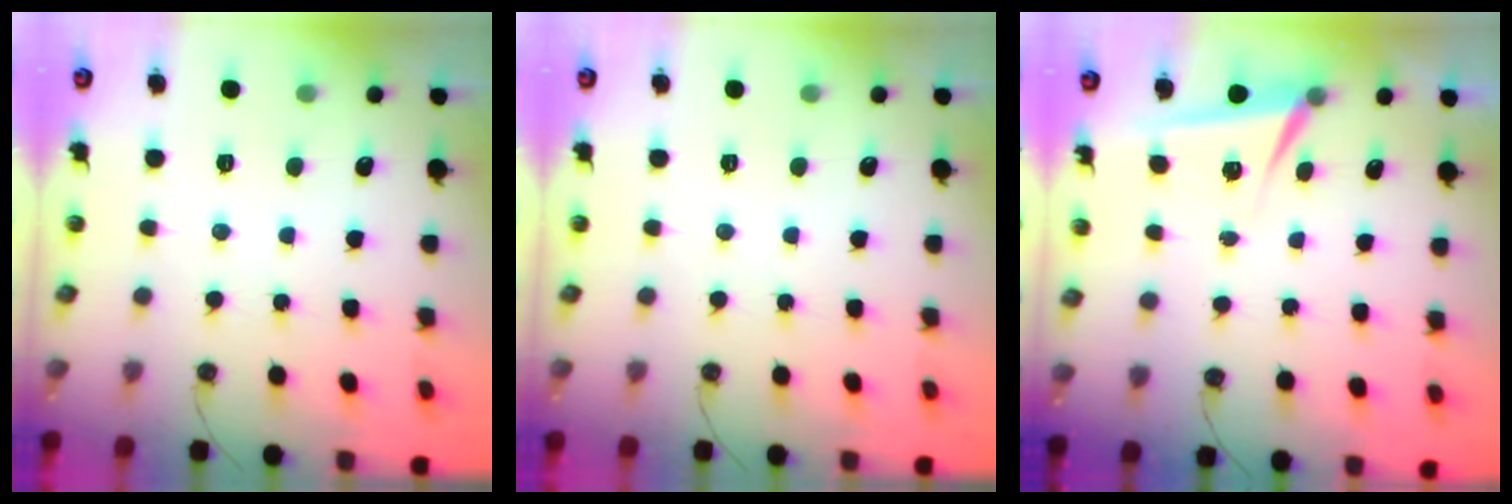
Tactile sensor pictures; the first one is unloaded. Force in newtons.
{"total": 0.0}
{"total": 5.9, "press": 4.4, "slide": 3.8}